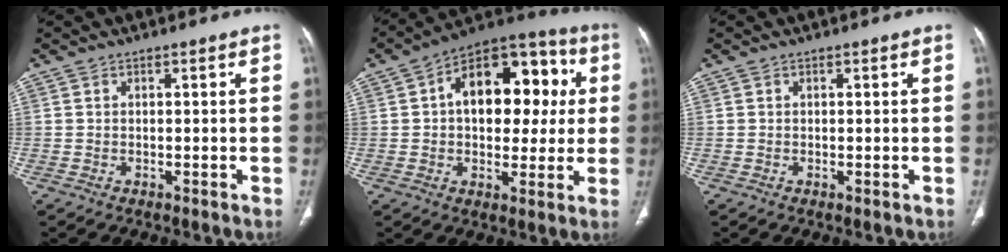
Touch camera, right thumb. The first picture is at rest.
{"total": 19.8, "force": [3.5, 12.0, 15.3], "torque": [-0.171, 0.032, 0.045]}
{"total": 0.0}